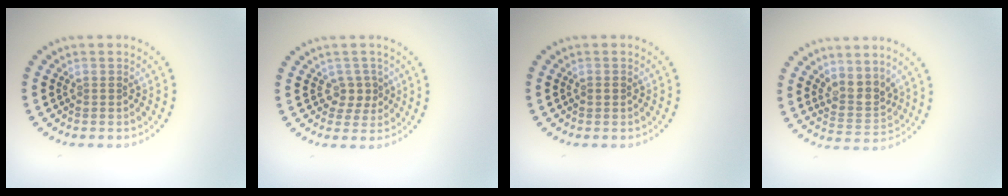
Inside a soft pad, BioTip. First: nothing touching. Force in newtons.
{"total": 1.9, "press": 1.6, "slide": 1.0}
{"total": 0.7, "press": 0.7, "slide": 0.1}
{"total": 2.7, "press": 2.2, "slide": 1.6}